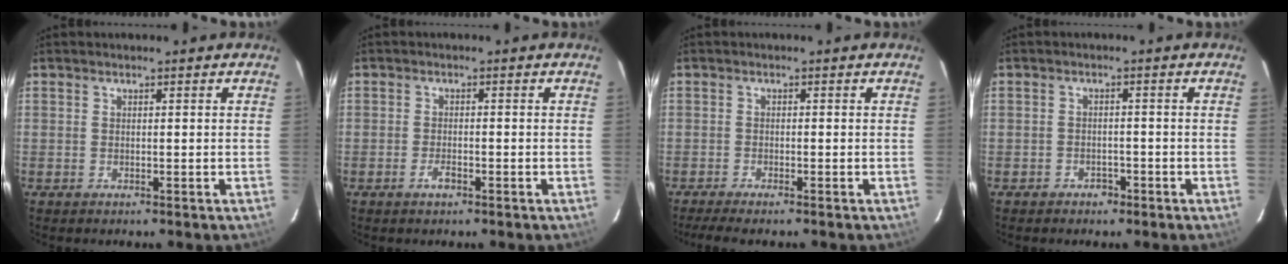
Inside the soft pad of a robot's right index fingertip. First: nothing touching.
{"total": 2.1, "force": [-1.3, 0.9, 1.4], "torque": [-0.029, -0.002, -0.024]}
{"total": 4.3, "force": [-3.6, 0.1, 2.2], "torque": [-0.052, -0.014, -0.064]}
{"total": 2.8, "force": [-1.9, 1.9, 0.5], "torque": [-0.017, 0.006, -0.027]}